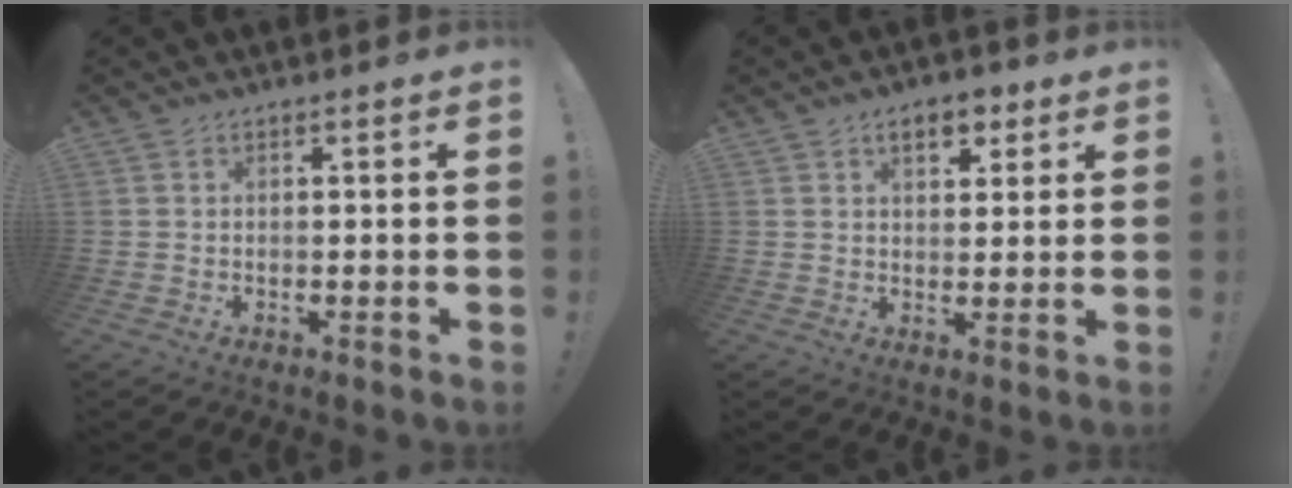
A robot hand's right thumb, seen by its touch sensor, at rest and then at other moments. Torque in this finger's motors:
{"motor_torque": [0.23, 1.43, 0.01, 0.01, 0.03]}